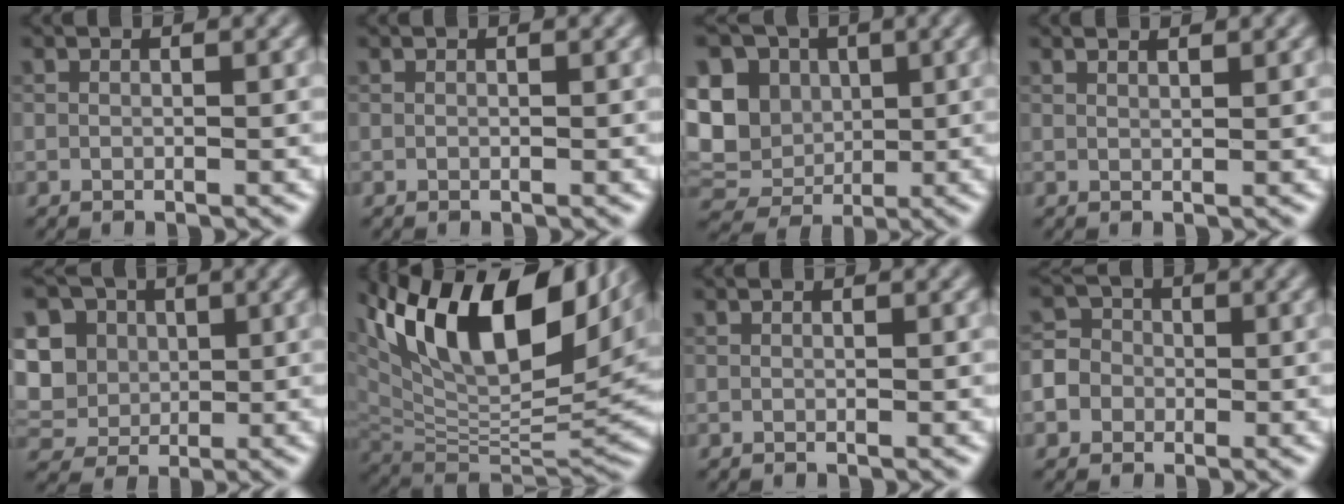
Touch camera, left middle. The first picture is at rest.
{"total": 0.0}
{"total": 10.8, "force": [1.8, 9.0, 5.8], "torque": [-0.117, 0.018, 0.007]}
{"total": 1.1, "force": [1.0, 0.0, 0.4], "torque": [-0.005, -0.002, 0.012]}
{"total": 10.1, "force": [2.6, 8.7, 4.6], "torque": [-0.112, 0.020, 0.033]}
{"total": 15.7, "force": [7.5, 6.6, 12.1], "torque": [-0.221, 0.030, 0.130]}
{"total": 0.0}
{"total": 6.4, "force": [-2.2, 5.7, 1.6], "torque": [-0.028, 0.004, -0.070]}